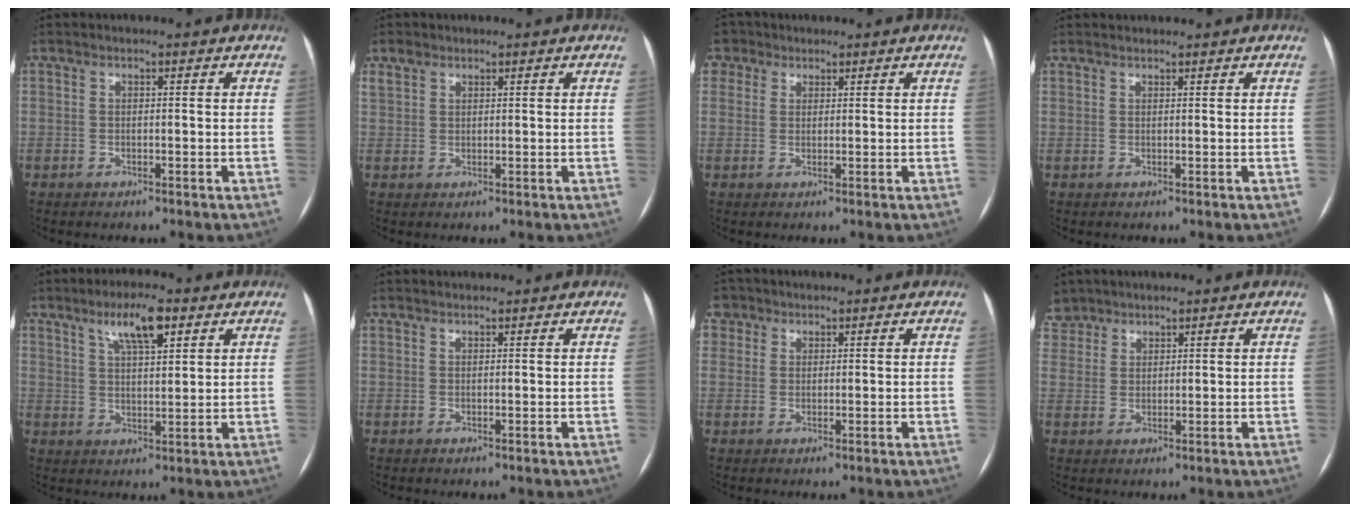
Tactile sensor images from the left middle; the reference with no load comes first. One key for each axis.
{"total": 1.8, "fx": 1.4, "fy": 1.1, "fz": 0.4, "tx": -0.014, "ty": 0.012, "tz": 0.030}
{"total": 4.0, "fx": 2.1, "fy": 3.3, "fz": 0.4, "tx": -0.010, "ty": 0.019, "tz": 0.038}
{"total": 1.7, "fx": 1.7, "fy": 0.2, "fz": 0.3, "tx": -0.003, "ty": 0.015, "tz": 0.029}
{"total": 7.0, "fx": 4.1, "fy": 1.6, "fz": 5.5, "tx": -0.101, "ty": 0.008, "tz": 0.071}
{"total": 2.3, "fx": 2.3, "fy": 0.2, "fz": 0.3, "tx": -0.001, "ty": 0.019, "tz": 0.036}
{"total": 3.4, "fx": 1.8, "fy": 2.8, "fz": 0.0, "tx": 0.007, "ty": 0.010, "tz": 0.032}
{"total": 5.5, "fx": 4.3, "fy": 3.3, "fz": -0.2, "tx": 0.010, "ty": 0.011, "tz": 0.086}